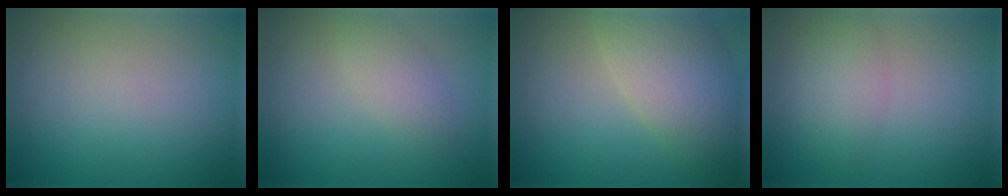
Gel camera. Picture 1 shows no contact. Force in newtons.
{"total": 2.1, "press": 2.1, "slide": 0.0}
{"total": 7.2, "press": 7.2, "slide": 0.6}
{"total": 2.6, "press": 2.6, "slide": 0.2}